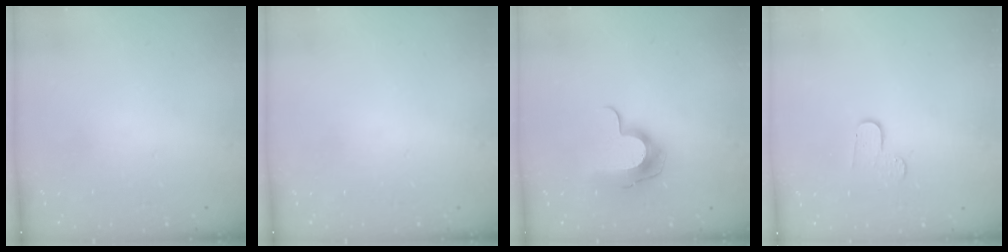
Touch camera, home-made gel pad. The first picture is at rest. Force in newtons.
{"total": 0.0}
{"total": 10.2, "press": 10.2, "slide": 0.5}
{"total": 6.2, "press": 6.2, "slide": 0.6}